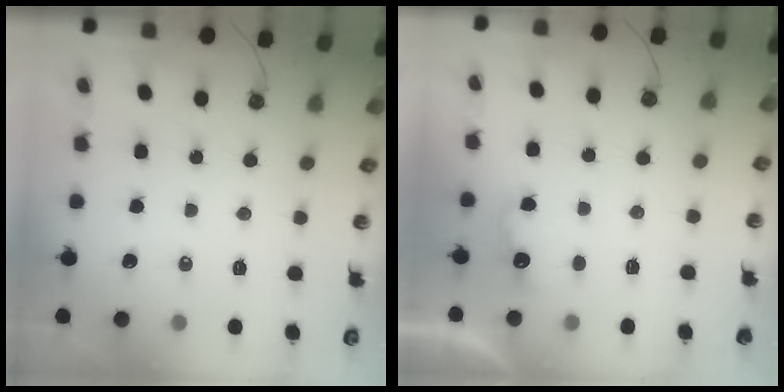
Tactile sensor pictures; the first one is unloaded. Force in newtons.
{"total": 3.5, "press": 3.3, "slide": 1.0}